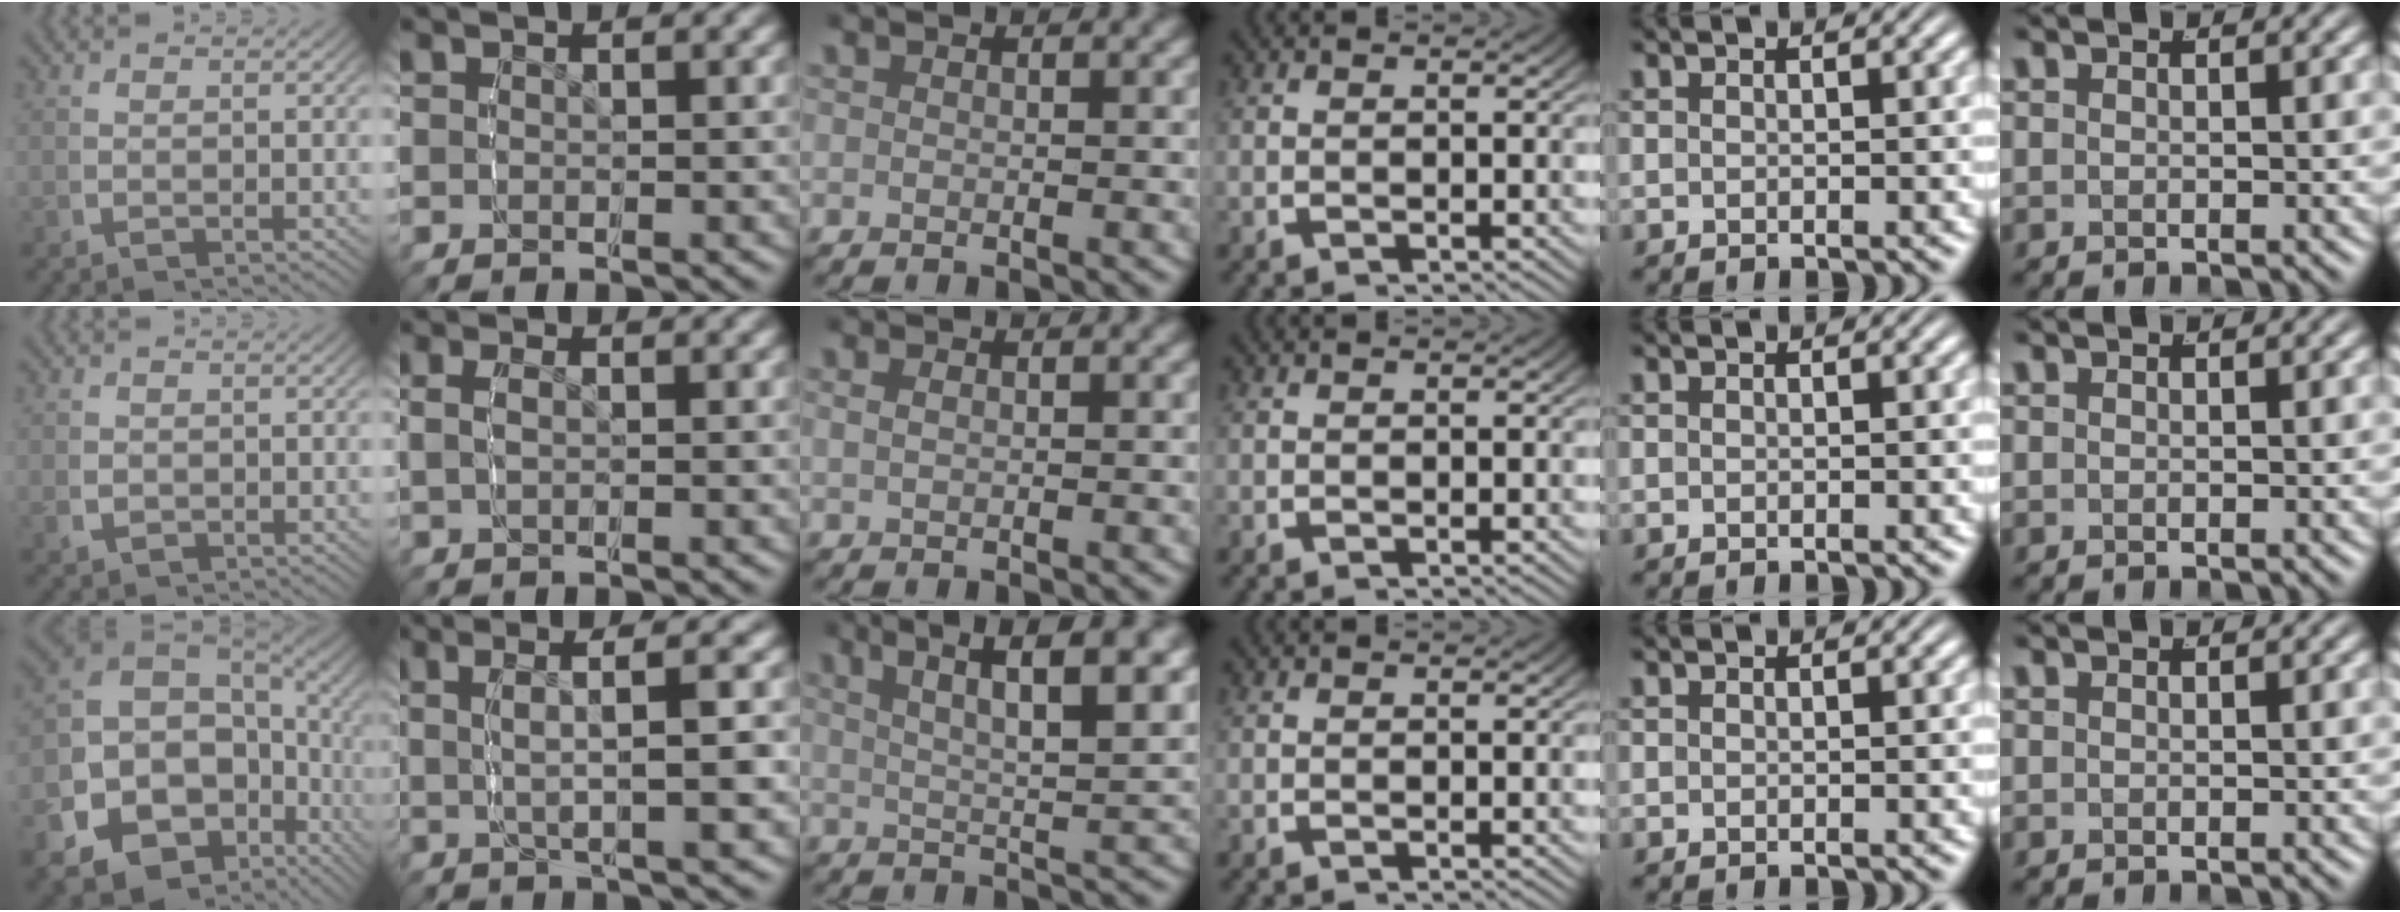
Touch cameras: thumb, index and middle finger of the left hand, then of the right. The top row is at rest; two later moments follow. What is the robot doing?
{"motion": "lift_and_place", "object": "sponge"}